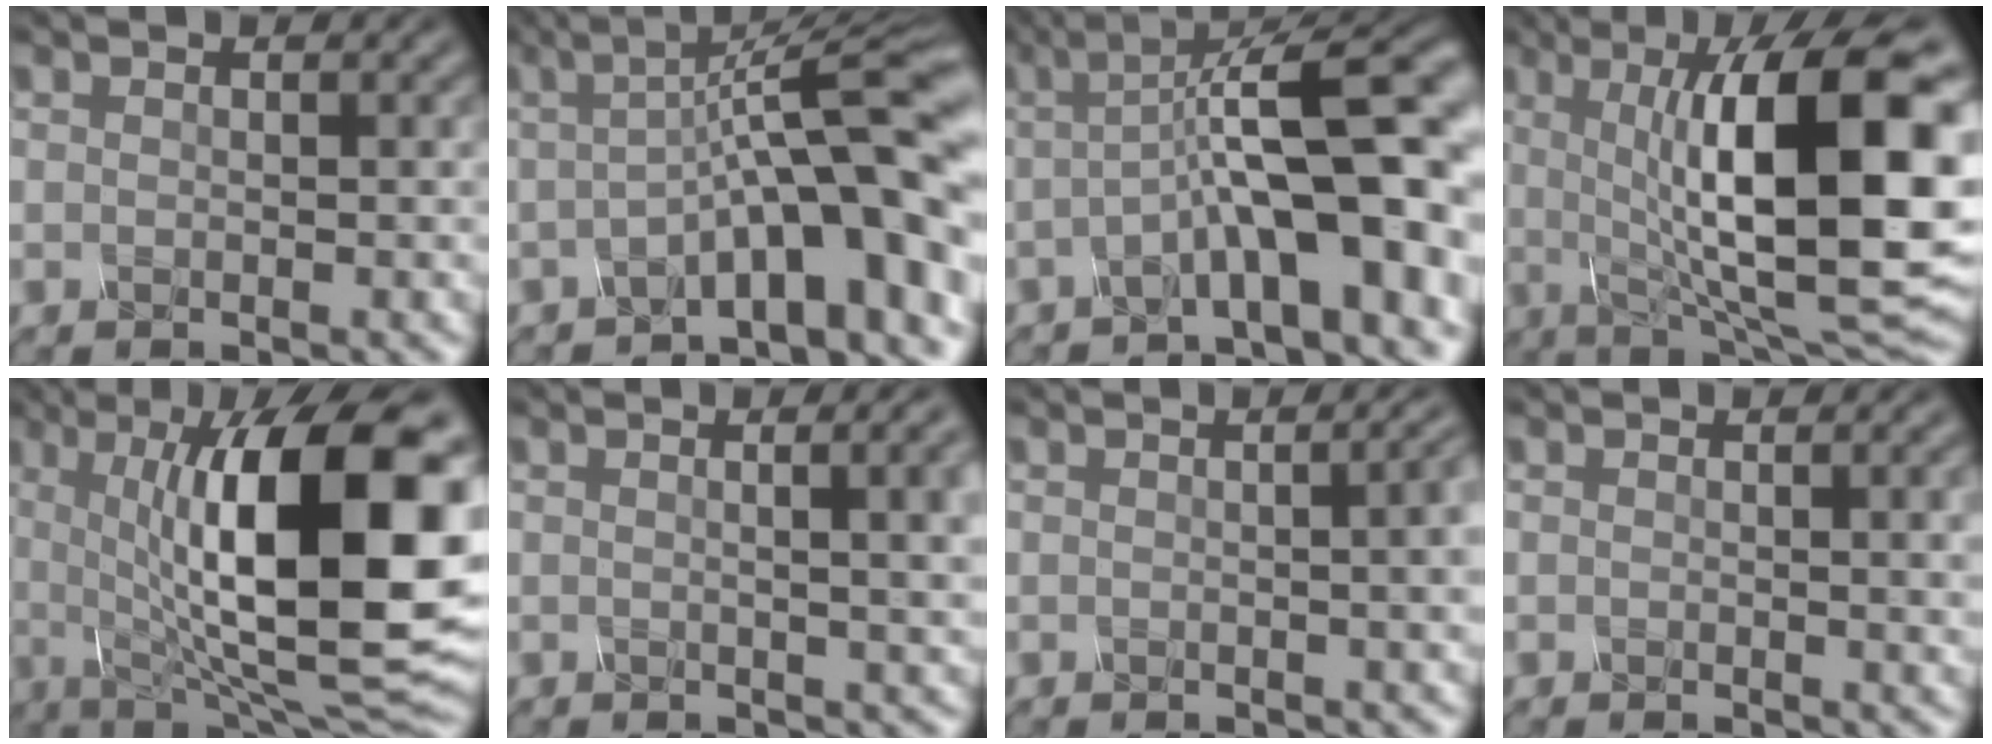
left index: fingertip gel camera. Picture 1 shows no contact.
{"total": 10.1, "force": [-1.8, 2.3, 9.6], "torque": [-0.112, 0.025, -0.042]}
{"total": 11.2, "force": [-1.3, 2.6, 10.8], "torque": [-0.146, 0.031, -0.030]}
{"total": 15.9, "force": [1.4, 5.0, 15.1], "torque": [-0.204, 0.004, 0.018]}
{"total": 17.4, "force": [2.1, 6.1, 16.1], "torque": [-0.214, 0.008, 0.026]}
{"total": 8.0, "force": [1.5, 3.7, 7.0], "torque": [-0.029, 0.044, -0.012]}
{"total": 5.1, "force": [0.1, 2.4, 4.6], "torque": [-0.020, 0.015, -0.001]}
{"total": 2.5, "force": [0.2, 0.8, 2.4], "torque": [-0.024, 0.003, 0.000]}